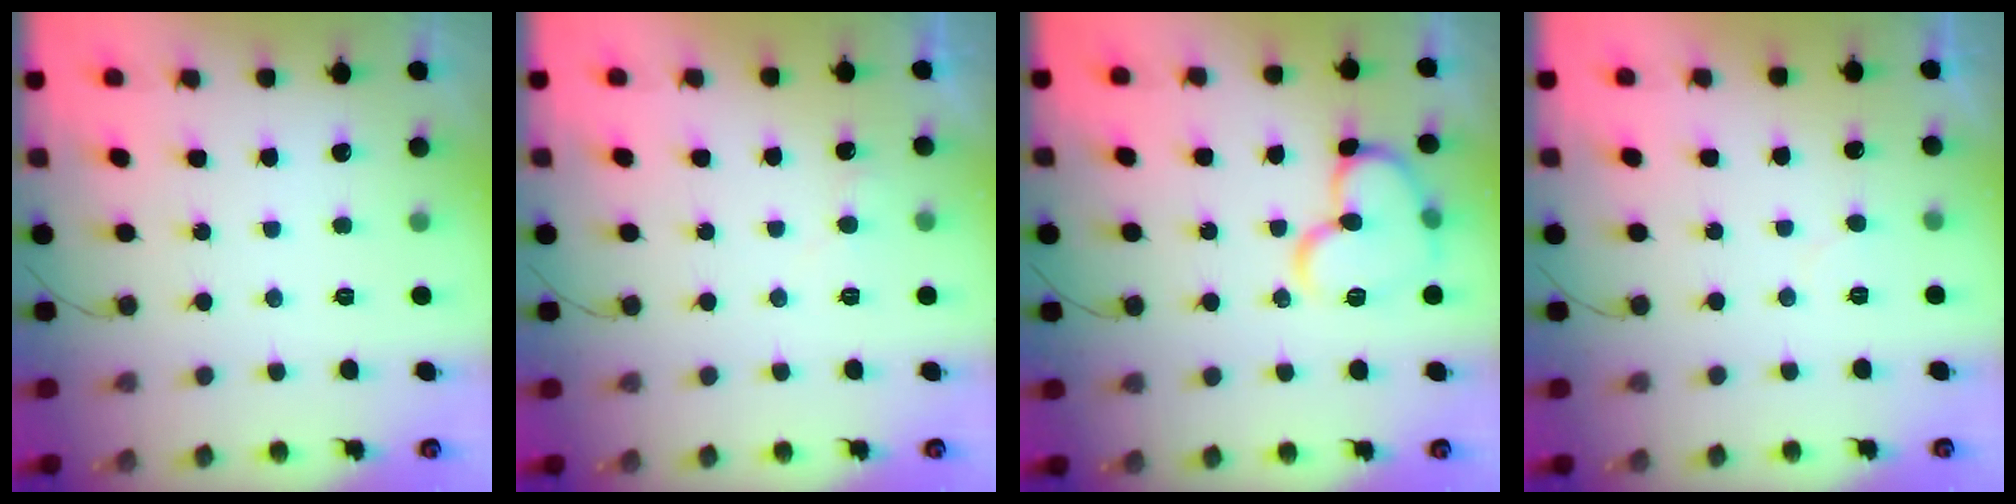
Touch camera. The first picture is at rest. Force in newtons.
{"total": 3.4, "press": 3.4, "slide": 0.4}
{"total": 13.3, "press": 13.3, "slide": 1.0}
{"total": 3.7, "press": 3.6, "slide": 0.3}